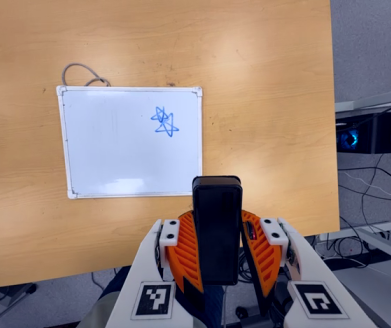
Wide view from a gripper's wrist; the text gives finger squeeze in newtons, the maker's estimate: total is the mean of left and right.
{"total": 9.8, "left": 8.2, "right": 11.4}